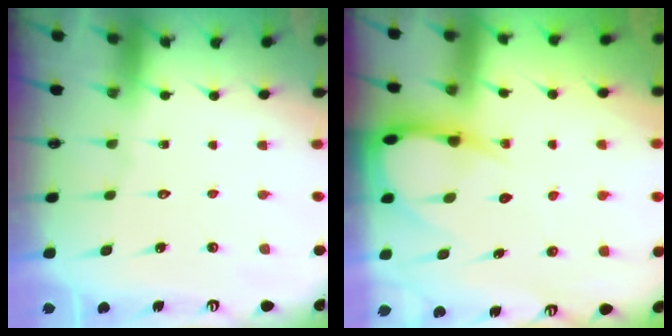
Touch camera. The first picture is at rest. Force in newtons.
{"total": 9.1, "press": 9.1, "slide": 1.0}